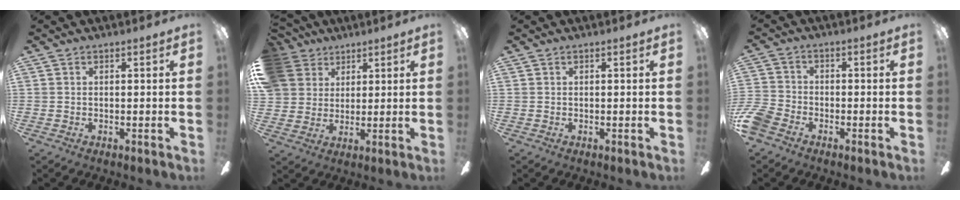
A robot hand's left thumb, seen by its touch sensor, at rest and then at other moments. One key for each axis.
{"total": 9.5, "fx": 5.3, "fy": 7.7, "fz": 1.6, "tx": -0.050, "ty": -0.020, "tz": 0.110}
{"total": 0.0}
{"total": 6.2, "fx": -3.9, "fy": 4.0, "fz": 2.7, "tx": -0.070, "ty": 0.017, "tz": -0.078}